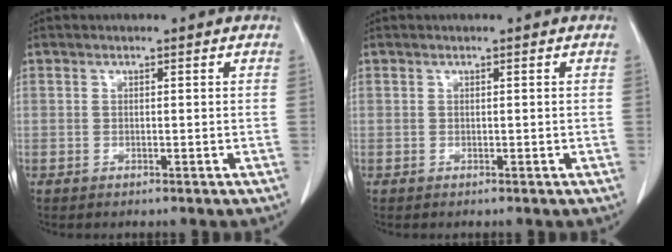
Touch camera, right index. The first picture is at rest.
{"total": 0.0}